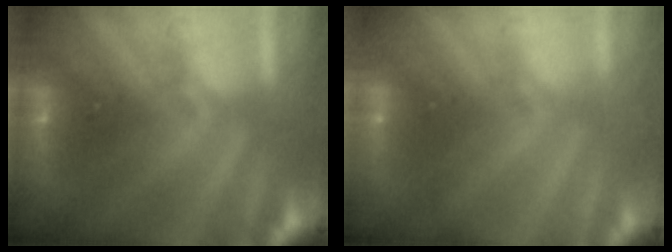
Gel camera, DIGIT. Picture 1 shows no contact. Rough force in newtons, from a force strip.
{"total": 2.0}